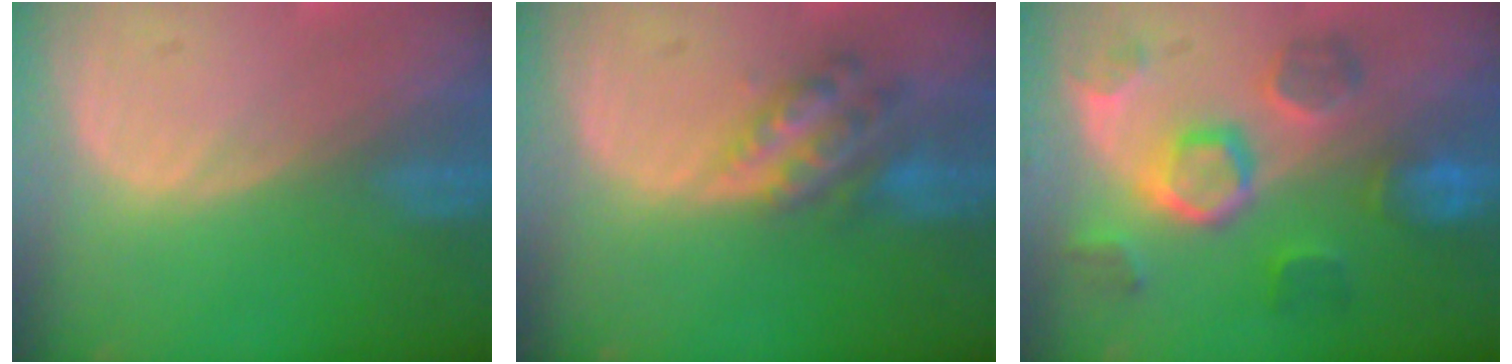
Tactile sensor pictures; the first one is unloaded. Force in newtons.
{"total": 6.1, "press": 5.4, "slide": 2.9}
{"total": 8.7, "press": 8.7, "slide": 0.1}